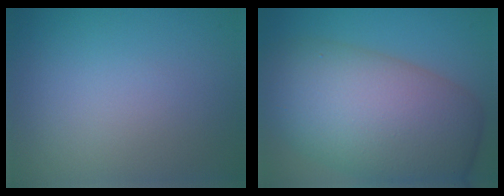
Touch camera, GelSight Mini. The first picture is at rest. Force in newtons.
{"total": 12.4, "press": 12.4, "slide": 0.3}